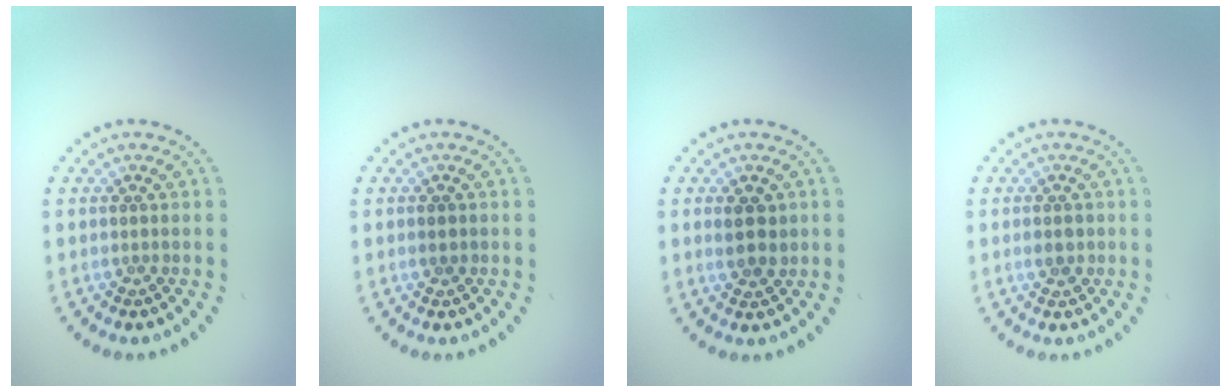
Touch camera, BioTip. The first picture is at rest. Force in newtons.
{"total": 1.1, "press": 1.1, "slide": 0.1}
{"total": 2.4, "press": 2.3, "slide": 0.7}
{"total": 1.4, "press": 1.4, "slide": 0.1}